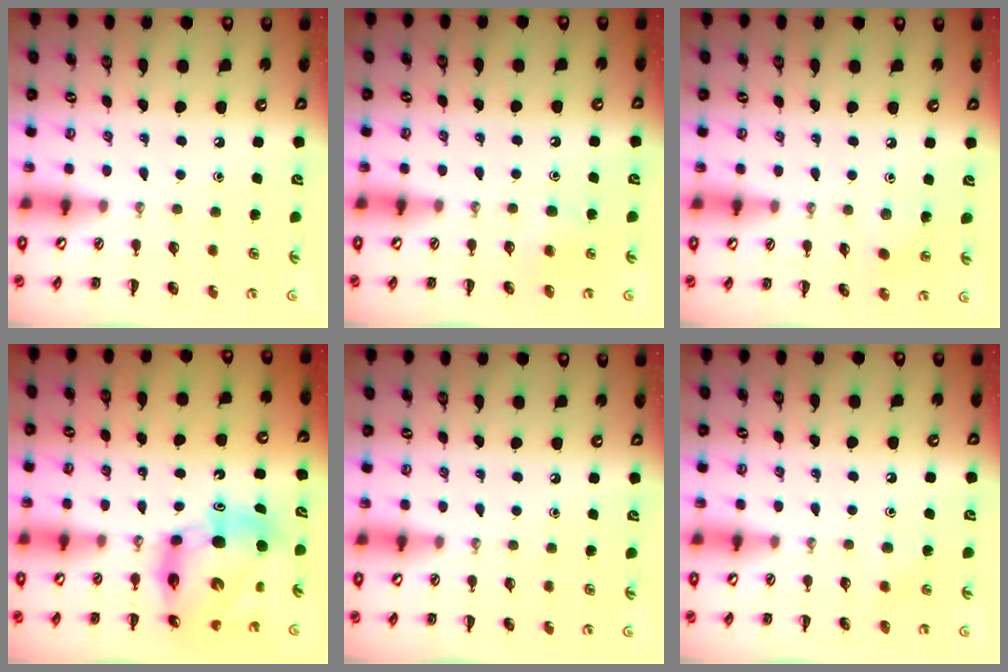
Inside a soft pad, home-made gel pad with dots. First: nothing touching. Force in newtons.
{"total": 4.8, "press": 4.5, "slide": 1.7}
{"total": 4.8, "press": 4.6, "slide": 1.3}
{"total": 12.3, "press": 11.8, "slide": 3.4}
{"total": 0.0}
{"total": 2.8, "press": 2.5, "slide": 1.3}